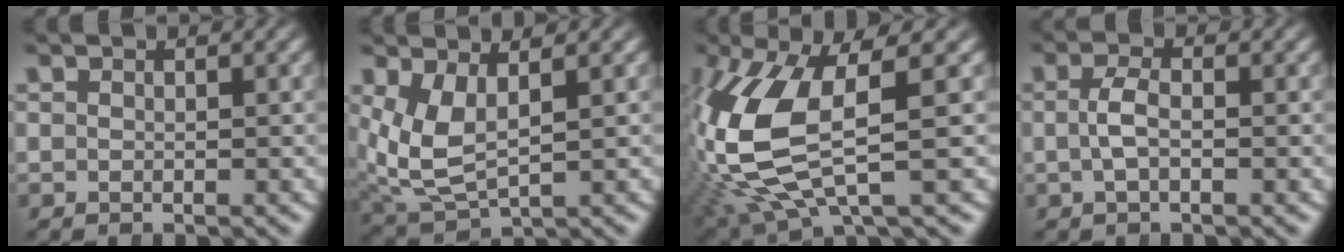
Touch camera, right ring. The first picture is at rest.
{"total": 5.9, "force": [0.7, 4.5, 3.8], "torque": [-0.110, -0.025, 0.026]}
{"total": 9.6, "force": [-0.3, 5.0, 8.2], "torque": [-0.202, -0.024, 0.018]}
{"total": 1.9, "force": [-0.5, 0.7, 1.8], "torque": [-0.042, -0.003, -0.007]}